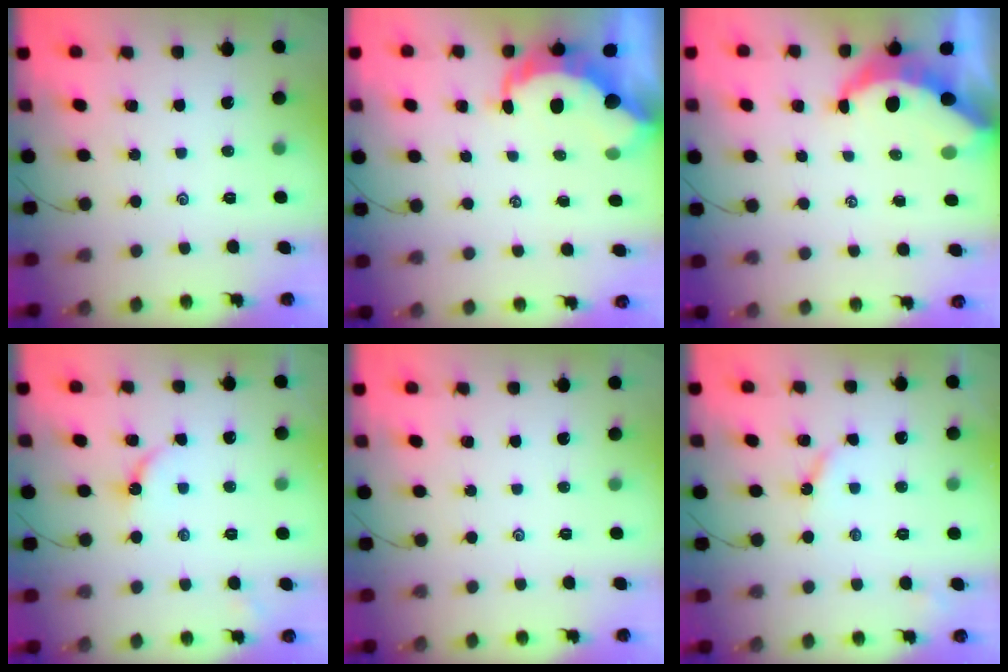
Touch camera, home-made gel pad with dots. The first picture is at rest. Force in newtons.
{"total": 8.5, "press": 8.5, "slide": 0.6}
{"total": 7.6, "press": 7.5, "slide": 0.8}
{"total": 4.1, "press": 4.1, "slide": 0.4}
{"total": 0.0}
{"total": 4.3, "press": 4.3, "slide": 0.4}